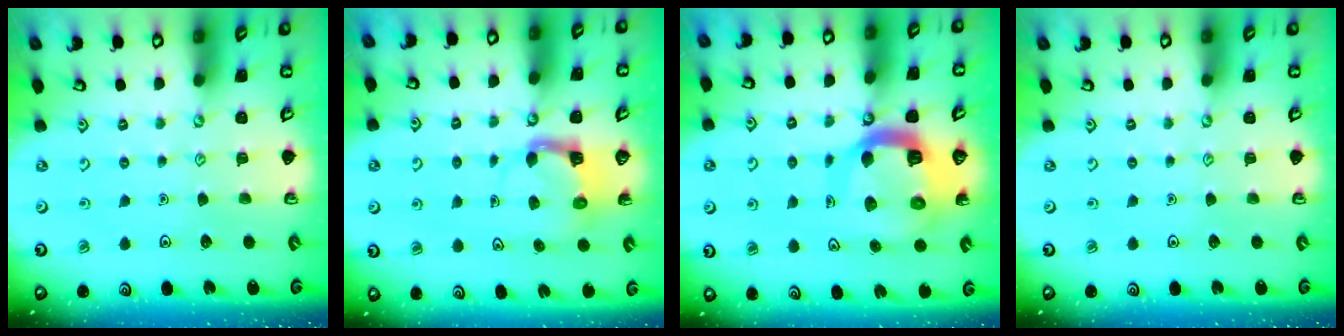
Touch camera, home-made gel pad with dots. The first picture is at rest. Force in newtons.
{"total": 3.9, "press": 3.9, "slide": 0.2}
{"total": 13.6, "press": 13.5, "slide": 1.6}
{"total": 0.0}